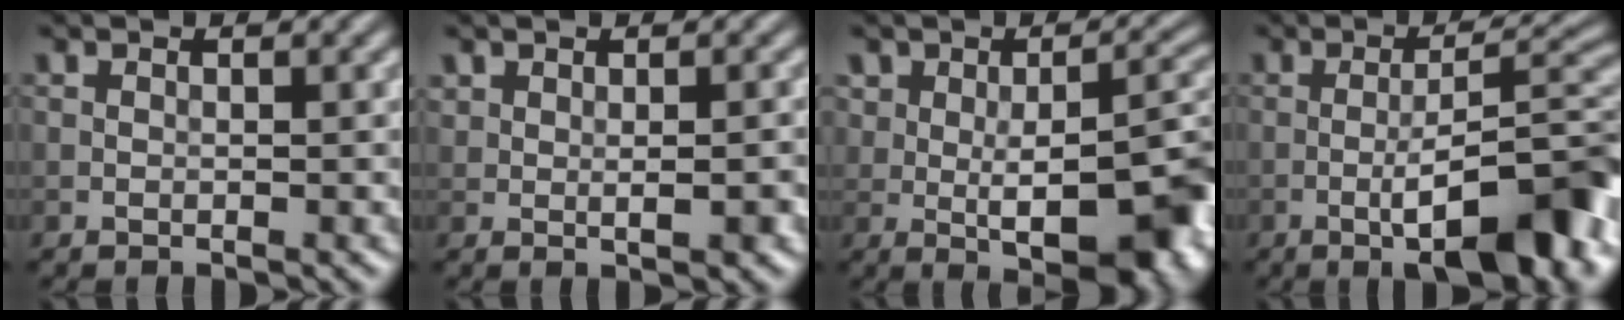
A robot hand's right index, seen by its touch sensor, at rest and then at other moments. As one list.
[{"total": 1.4, "force": [0.4, 0.6, 1.2], "torque": [-0.023, -0.002, 0.014]}, {"total": 9.6, "force": [-1.7, 4.6, 8.3], "torque": [-0.112, -0.003, -0.017]}, {"total": 10.0, "force": [-3.8, 2.6, 8.9], "torque": [-0.125, 0.016, -0.056]}]